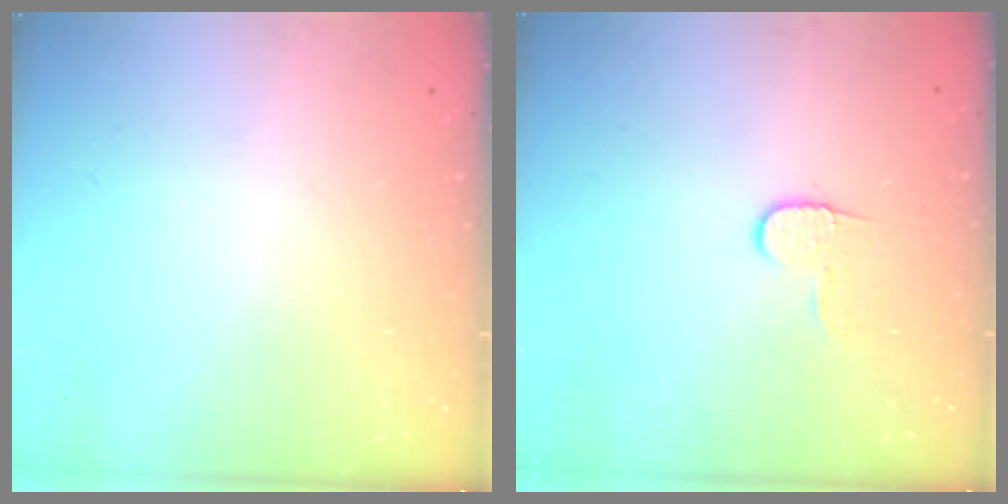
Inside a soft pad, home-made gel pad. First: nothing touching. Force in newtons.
{"total": 4.9, "press": 4.9, "slide": 0.5}